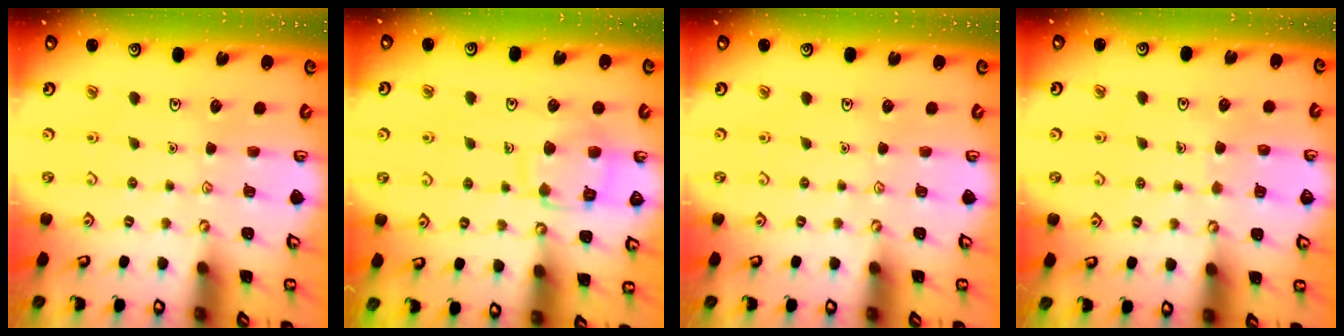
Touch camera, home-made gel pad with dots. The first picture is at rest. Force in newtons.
{"total": 11.6, "press": 11.5, "slide": 0.8}
{"total": 0.0}
{"total": 5.7, "press": 5.7, "slide": 0.4}